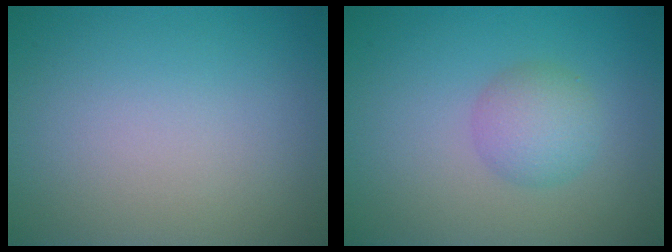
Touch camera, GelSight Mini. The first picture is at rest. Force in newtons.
{"total": 2.9, "press": 2.9, "slide": 0.0}